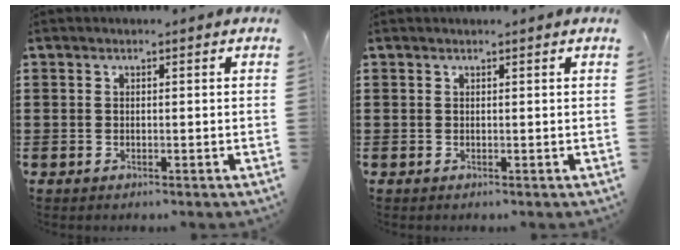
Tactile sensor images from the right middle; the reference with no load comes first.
{"total": 0.0}